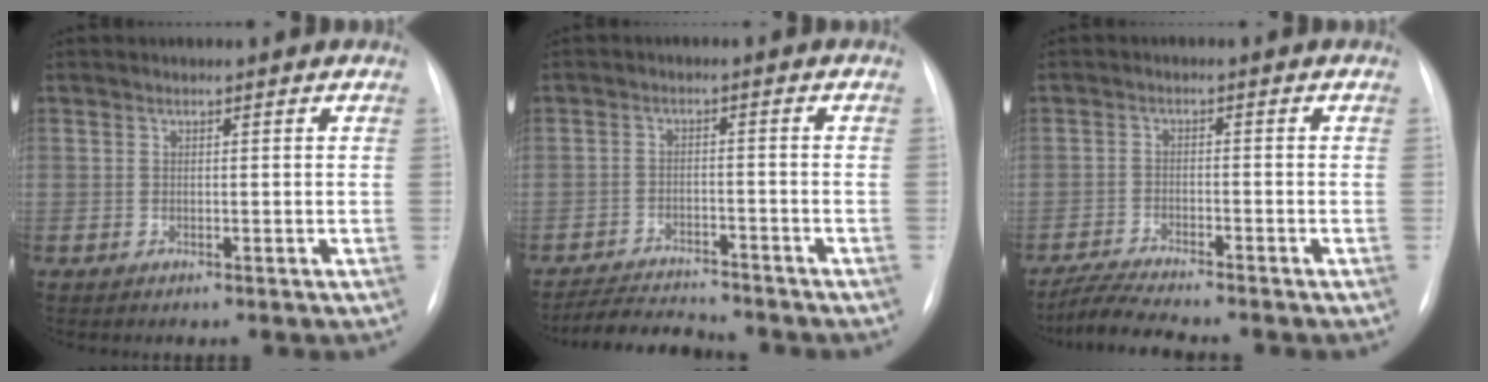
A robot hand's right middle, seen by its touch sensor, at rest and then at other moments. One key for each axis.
{"total": 7.4, "fx": -7.2, "fy": 0.7, "fz": 1.7, "tx": -0.030, "ty": -0.011, "tz": -0.118}
{"total": 6.4, "fx": -5.8, "fy": -0.2, "fz": 2.7, "tx": -0.052, "ty": -0.022, "tz": -0.101}